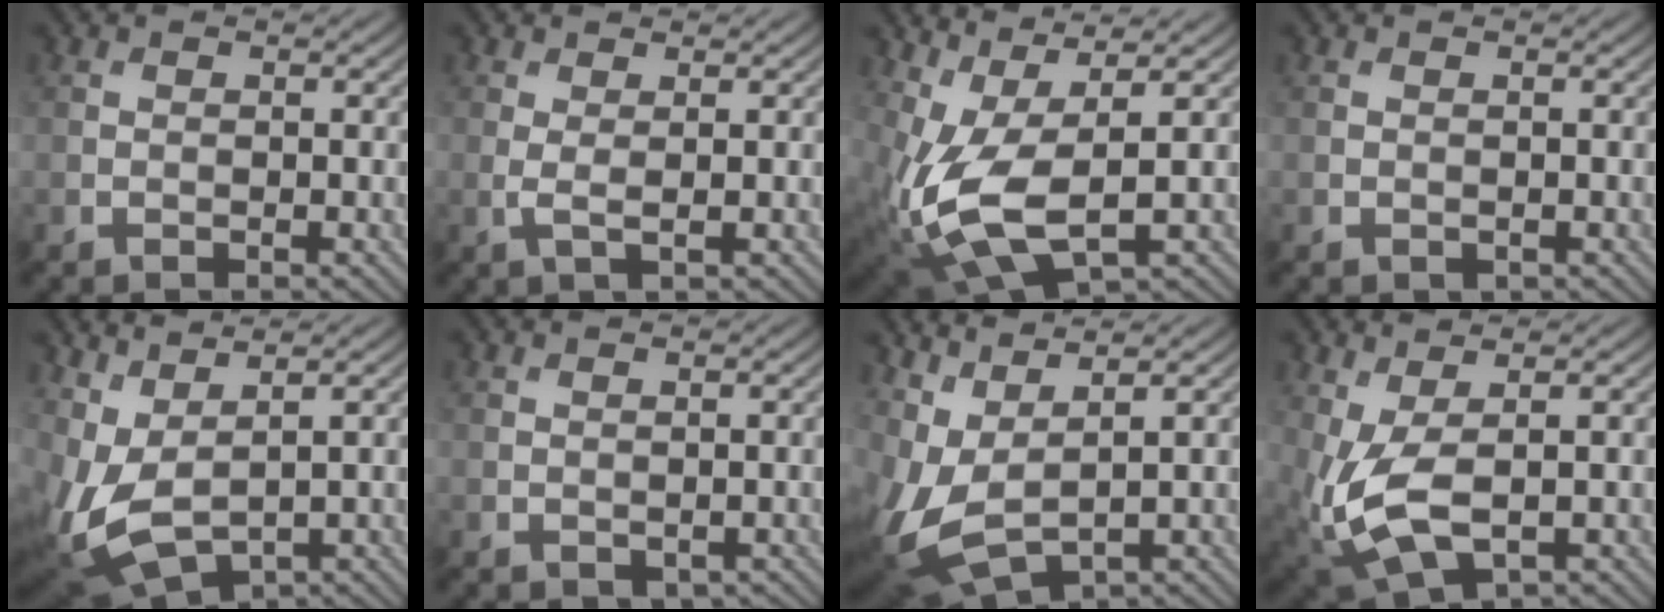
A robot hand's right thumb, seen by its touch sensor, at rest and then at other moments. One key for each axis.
{"total": 1.6, "fx": 0.4, "fy": 0.3, "fz": 1.5, "tx": -0.035, "ty": 0.002, "tz": 0.007}
{"total": 9.4, "fx": 0.3, "fy": 4.1, "fz": 8.5, "tx": -0.205, "ty": -0.005, "tz": 0.007}
{"total": 0.0}
{"total": 8.4, "fx": 1.4, "fy": 4.1, "fz": 7.2, "tx": -0.202, "ty": -0.018, "tz": 0.045}
{"total": 0.8, "fx": -0.3, "fy": 0.5, "fz": 0.5, "tx": -0.010, "ty": -0.008, "tz": 0.000}
{"total": 8.0, "fx": 2.4, "fy": 3.5, "fz": 6.8, "tx": -0.191, "ty": -0.013, "tz": 0.059}
{"total": 6.6, "fx": -0.4, "fy": 3.1, "fz": 5.8, "tx": -0.144, "ty": -0.008, "tz": -0.004}